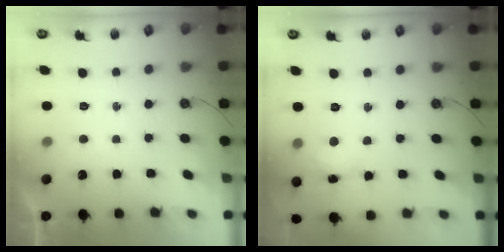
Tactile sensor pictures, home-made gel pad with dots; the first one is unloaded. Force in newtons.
{"total": 3.8, "press": 3.7, "slide": 0.2}